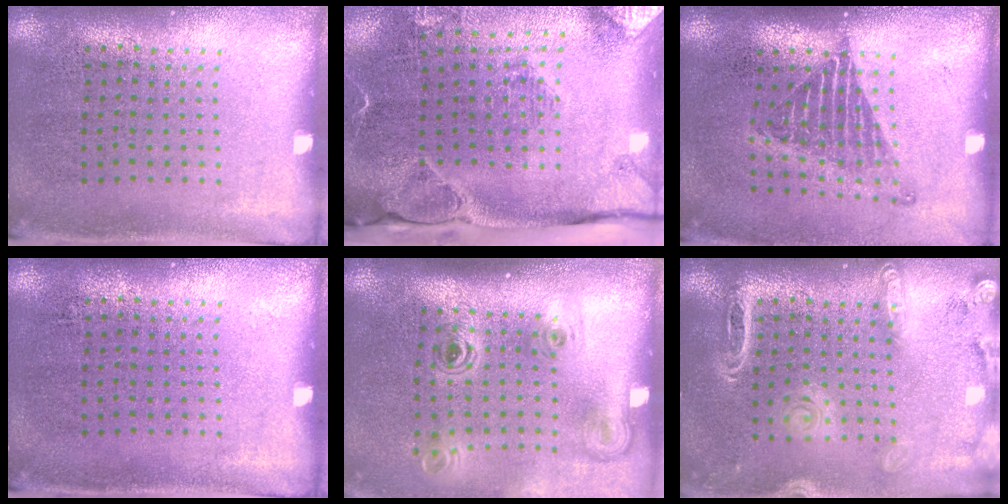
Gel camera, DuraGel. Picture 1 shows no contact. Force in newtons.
{"total": 3.0, "press": 2.3, "slide": 1.9}
{"total": 1.3, "press": 1.1, "slide": 0.7}
{"total": 0.0}
{"total": 2.2, "press": 1.5, "slide": 1.6}
{"total": 1.9, "press": 1.8, "slide": 0.7}